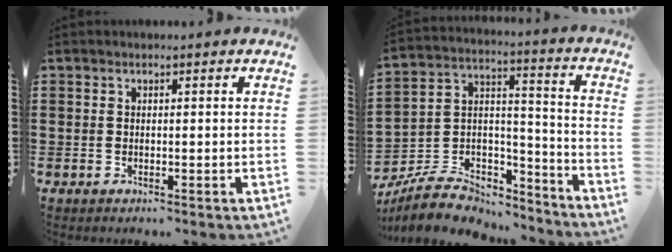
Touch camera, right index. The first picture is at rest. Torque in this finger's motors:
{"motor_torque": [0.18, -0.06, -0.13, -0.21]}